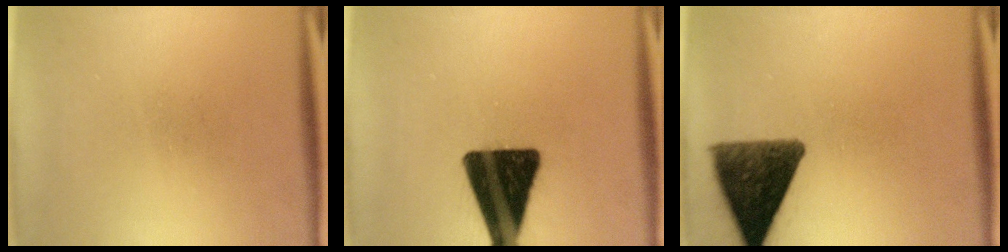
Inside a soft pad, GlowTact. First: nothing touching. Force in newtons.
{"total": 18.5}
{"total": 11.3}